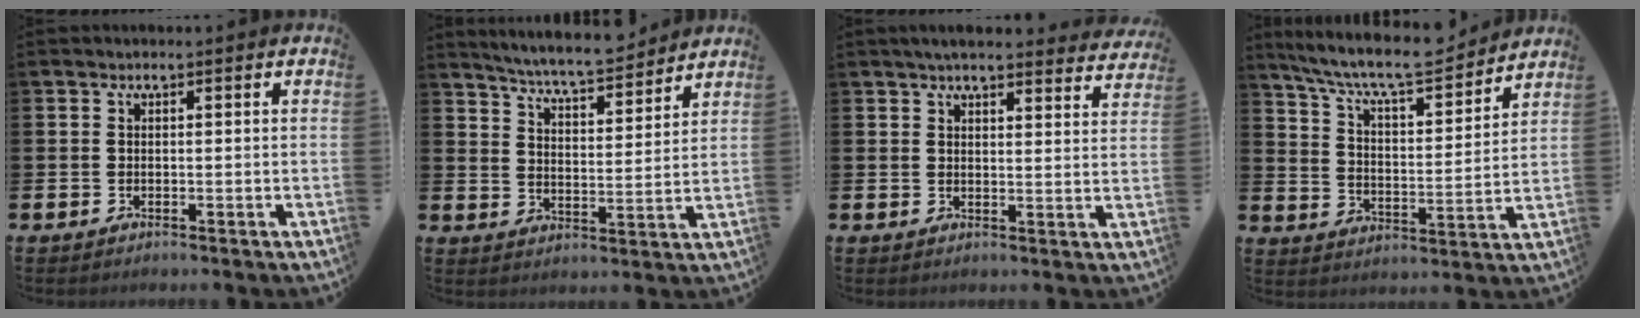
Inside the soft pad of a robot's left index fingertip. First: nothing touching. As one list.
[{"total": 6.7, "force": [6.5, 0.2, 1.5], "torque": [-0.050, -0.043, 0.113]}, {"total": 4.5, "force": [4.2, 0.4, 1.3], "torque": [-0.024, -0.020, 0.075]}, {"total": 9.1, "force": [8.4, 1.5, 3.3], "torque": [-0.088, -0.060, 0.144]}]